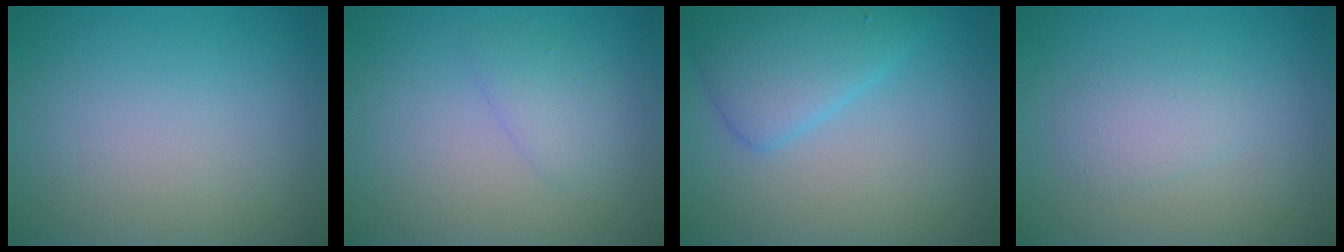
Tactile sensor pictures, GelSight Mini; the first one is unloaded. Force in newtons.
{"total": 1.6, "press": 1.6, "slide": 0.1}
{"total": 4.0, "press": 4.0, "slide": 0.2}
{"total": 1.8, "press": 1.8, "slide": 0.1}